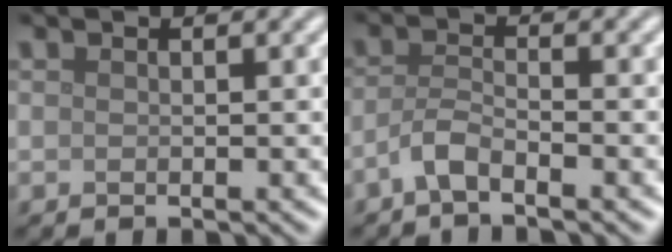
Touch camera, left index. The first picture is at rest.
{"total": 2.3, "force": [-1.5, 0.6, 1.6], "torque": [-0.035, 0.002, -0.040]}